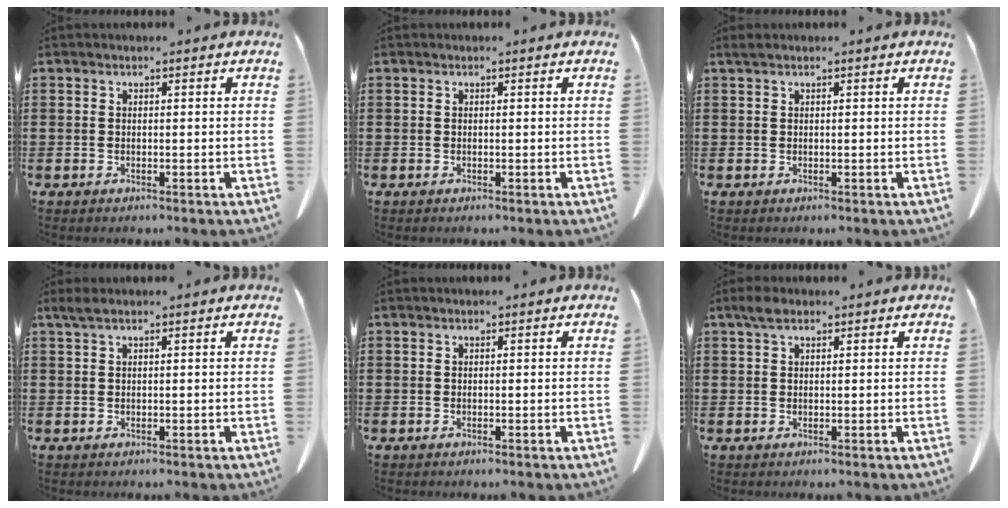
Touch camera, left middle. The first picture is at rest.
{"total": 0.0}
{"total": 0.6, "force": [0.3, 0.1, 0.5], "torque": [-0.011, 0.000, 0.007]}
{"total": 1.2, "force": [0.6, 0.1, 1.0], "torque": [-0.022, -0.001, 0.012]}
{"total": 0.0}
{"total": 2.1, "force": [1.1, 0.9, 1.5], "torque": [-0.032, 0.004, 0.020]}